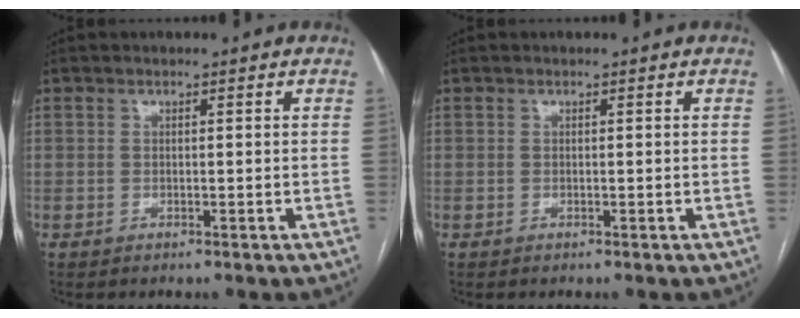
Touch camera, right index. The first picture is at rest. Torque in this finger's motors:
{"motor_torque": [0.00, 0.00, 0.02, 0.00]}